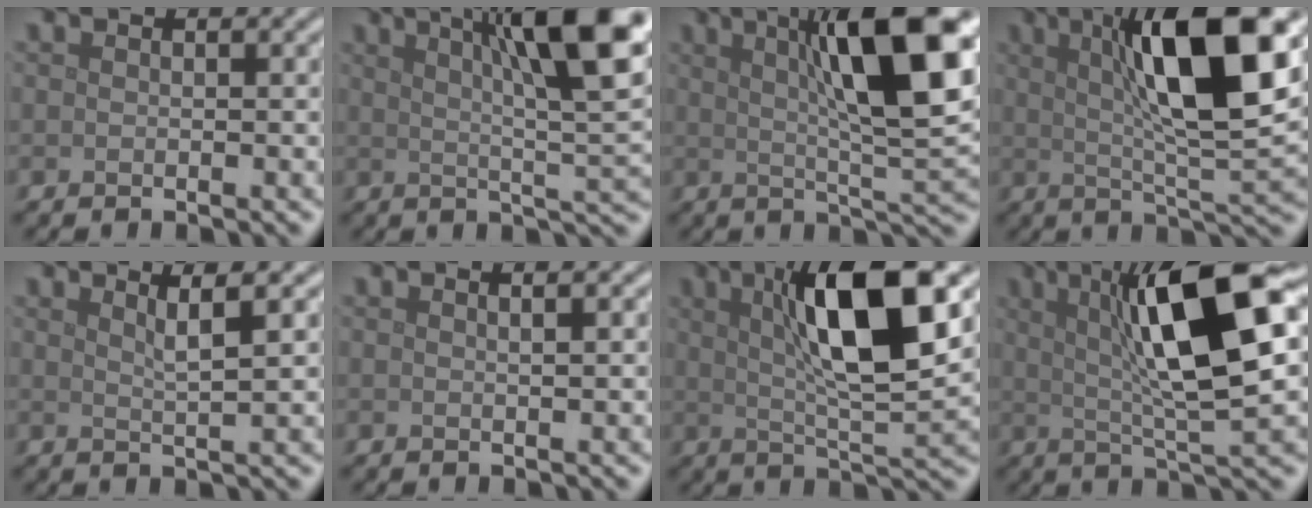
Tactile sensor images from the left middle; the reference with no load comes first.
{"total": 13.1, "force": [5.3, 3.0, 11.6], "torque": [-0.144, 0.016, 0.082]}
{"total": 11.9, "force": [3.7, 2.3, 11.1], "torque": [-0.151, 0.010, 0.056]}
{"total": 11.5, "force": [3.3, 2.4, 10.8], "torque": [-0.158, 0.007, 0.054]}
{"total": 2.6, "force": [1.3, 0.5, 2.2], "torque": [-0.029, 0.006, 0.018]}
{"total": 1.1, "force": [0.4, 0.3, 0.9], "torque": [-0.007, 0.003, 0.003]}
{"total": 10.3, "force": [3.1, 2.3, 9.5], "torque": [-0.147, 0.004, 0.052]}
{"total": 11.3, "force": [2.7, 2.4, 10.7], "torque": [-0.162, 0.012, 0.046]}